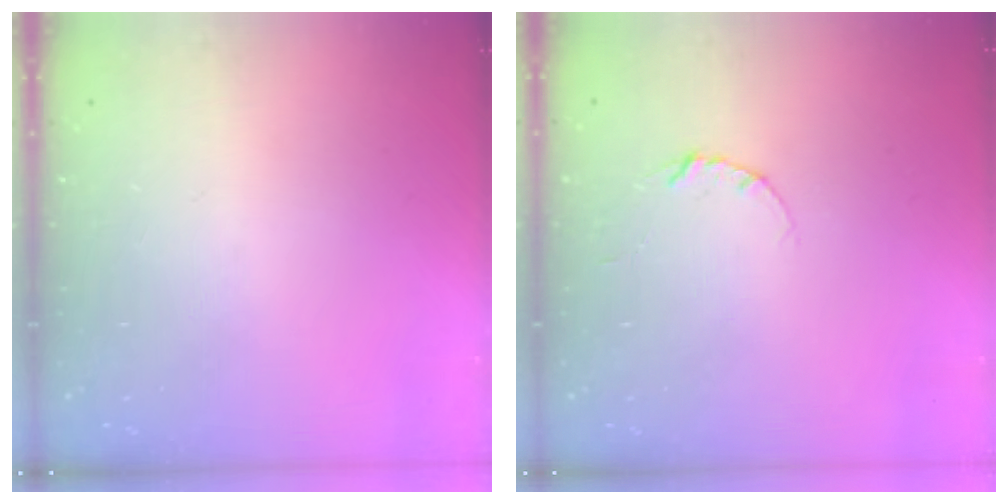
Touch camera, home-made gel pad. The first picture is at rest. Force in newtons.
{"total": 3.7, "press": 3.7, "slide": 0.4}